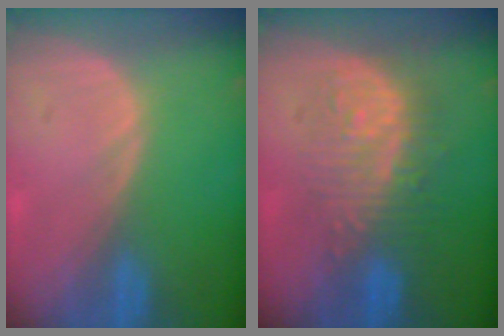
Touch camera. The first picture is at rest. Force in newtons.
{"total": 9.1, "press": 8.9, "slide": 2.1}